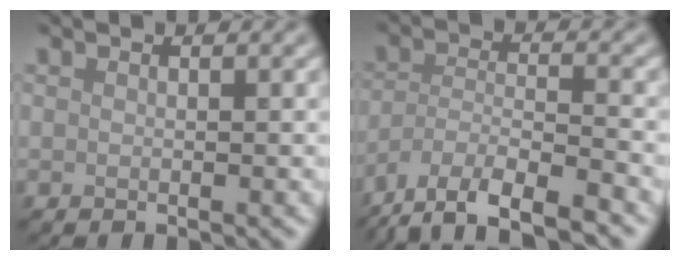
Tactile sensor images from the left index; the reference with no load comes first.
{"total": 8.8, "force": [-7.1, 2.4, 4.6], "torque": [-0.077, -0.018, -0.122]}